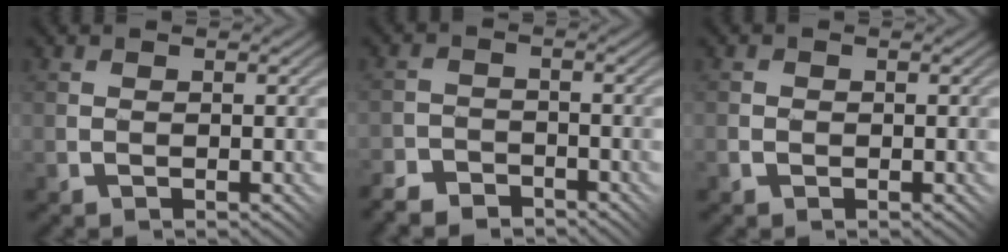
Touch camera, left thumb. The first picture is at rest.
{"total": 4.7, "force": [-4.3, 1.8, 0.9], "torque": [-0.015, 0.003, -0.082]}
{"total": 1.6, "force": [-0.7, 1.3, 0.4], "torque": [-0.009, 0.000, -0.016]}